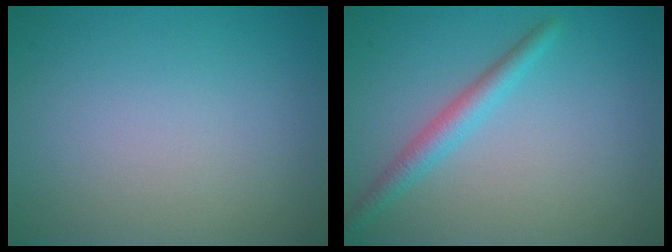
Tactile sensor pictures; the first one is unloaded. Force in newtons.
{"total": 2.3, "press": 2.3, "slide": 0.0}